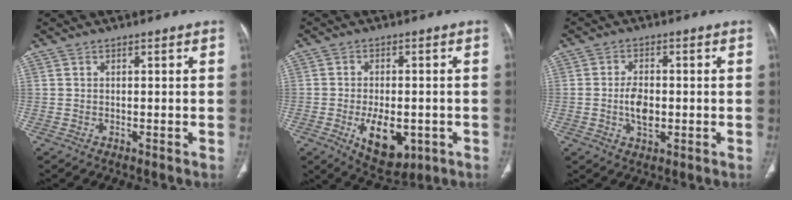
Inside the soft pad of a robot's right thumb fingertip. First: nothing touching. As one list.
[{"total": 10.4, "force": [-3.2, 5.7, 8.1], "torque": [-0.105, -0.002, -0.033]}, {"total": 5.2, "force": [-0.6, 3.0, 4.2], "torque": [-0.069, 0.001, -0.011]}]